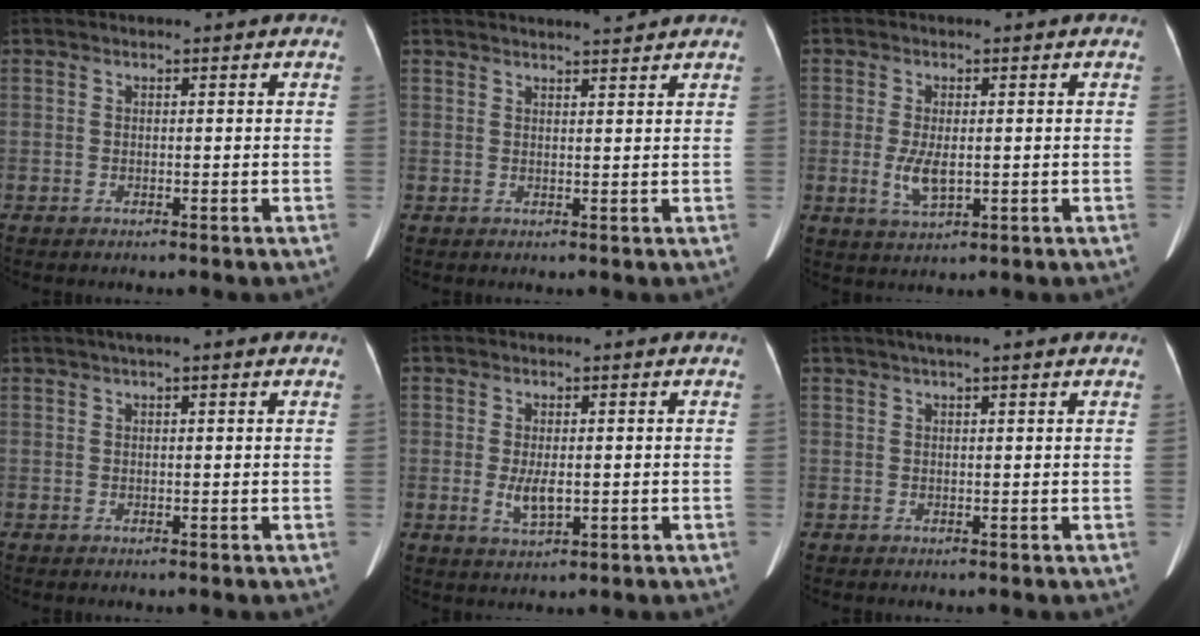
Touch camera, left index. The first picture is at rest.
{"total": 3.8, "force": [3.5, -0.2, 1.3], "torque": [-0.019, 0.007, 0.047]}
{"total": 4.3, "force": [-0.5, 1.7, 3.9], "torque": [-0.082, -0.009, -0.003]}
{"total": 3.5, "force": [2.2, 0.4, 2.6], "torque": [-0.041, 0.025, 0.030]}
{"total": 3.7, "force": [-0.4, 1.4, 3.4], "torque": [-0.067, -0.007, -0.002]}
{"total": 5.0, "force": [3.7, 0.4, 3.3], "torque": [-0.048, 0.034, 0.054]}